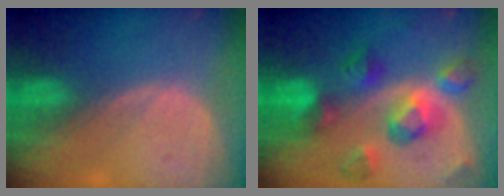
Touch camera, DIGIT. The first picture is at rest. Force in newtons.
{"total": 10.3, "press": 9.2, "slide": 4.7}